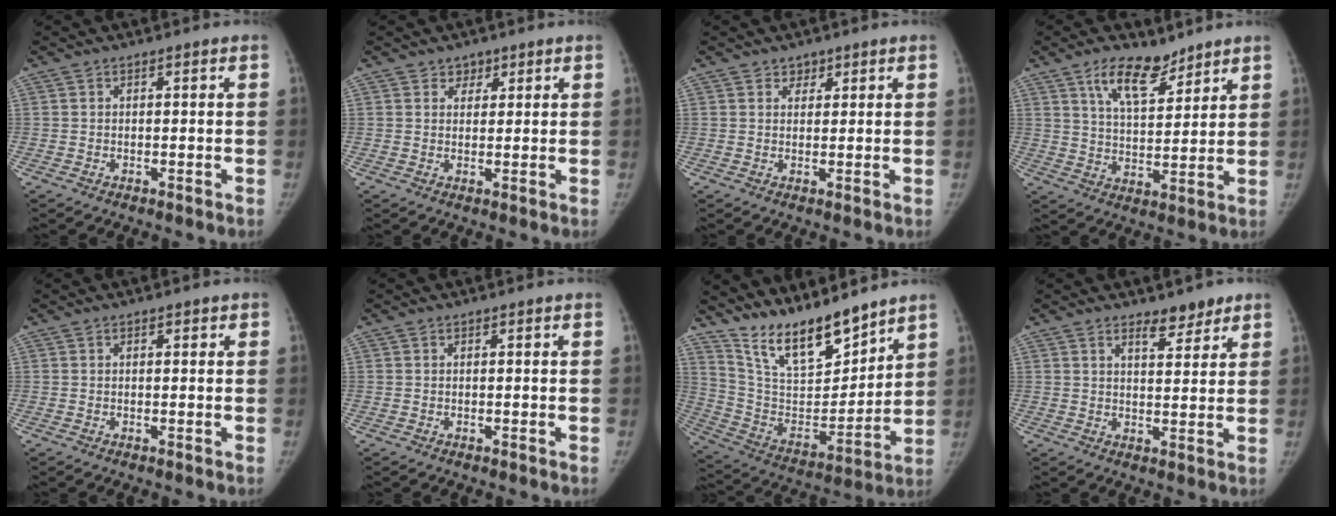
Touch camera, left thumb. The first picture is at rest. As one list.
[{"total": 2.4, "force": [1.5, 1.8, 0.4], "torque": [0.016, -0.008, 0.019]}, {"total": 2.0, "force": [1.4, 1.4, 0.3], "torque": [0.014, -0.007, 0.017]}, {"total": 9.9, "force": [6.8, 4.4, 5.7], "torque": [-0.076, -0.046, 0.124]}, {"total": 0.8, "force": [0.4, 0.5, 0.5], "torque": [0.000, -0.001, 0.003]}, {"total": 0.0}, {"total": 17.2, "force": [14.5, 4.9, 7.9], "torque": [-0.102, -0.092, 0.276]}, {"total": 4.9, "force": [3.7, 2.0, 2.5], "torque": [-0.015, -0.027, 0.057]}]